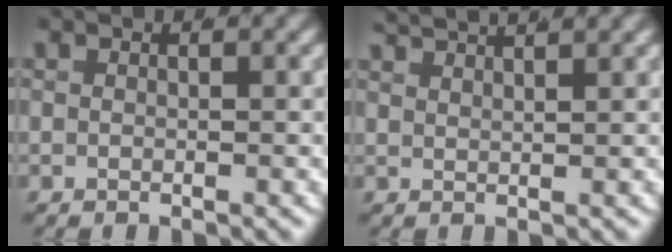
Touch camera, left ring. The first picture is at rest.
{"total": 3.0, "force": [2.9, 0.2, 0.8], "torque": [-0.015, 0.007, 0.049]}